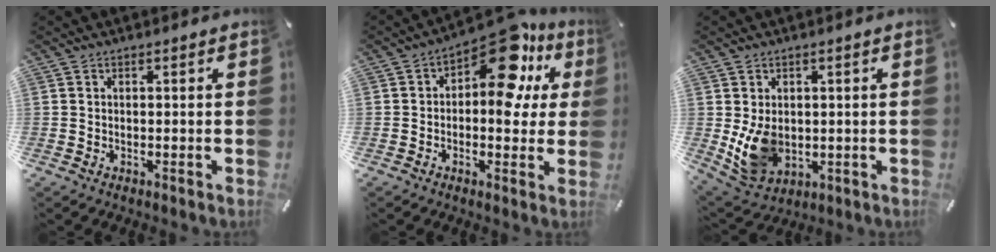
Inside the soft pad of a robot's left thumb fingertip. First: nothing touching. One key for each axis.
{"total": 16.0, "fx": 7.5, "fy": 7.5, "fz": 11.9, "tx": -0.160, "ty": -0.053, "tz": 0.125}
{"total": 9.3, "fx": 0.0, "fy": 7.4, "fz": 5.6, "tx": -0.114, "ty": -0.004, "tz": 0.003}